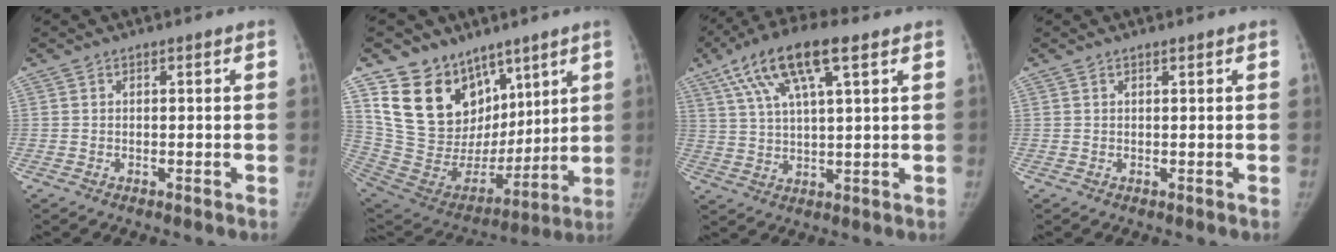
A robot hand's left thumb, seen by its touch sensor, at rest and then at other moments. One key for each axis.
{"total": 20.6, "fx": 11.6, "fy": 14.3, "fz": 9.1, "tx": -0.120, "ty": -0.043, "tz": 0.234}
{"total": 14.5, "fx": 6.9, "fy": 4.3, "fz": 12.0, "tx": -0.228, "ty": 0.007, "tz": 0.124}
{"total": 0.0}